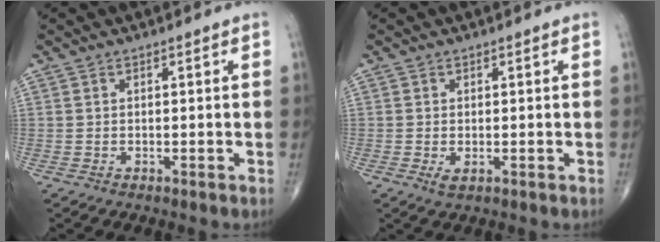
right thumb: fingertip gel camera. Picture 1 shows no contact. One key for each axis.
{"total": 1.5, "fx": -0.3, "fy": 0.8, "fz": 1.2, "tx": -0.025, "ty": -0.005, "tz": -0.003}